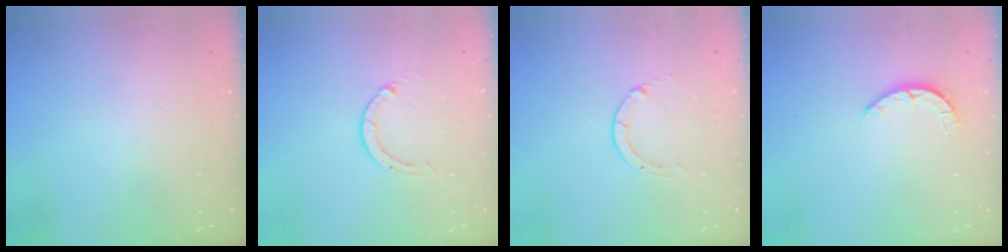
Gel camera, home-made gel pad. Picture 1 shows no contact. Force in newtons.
{"total": 0.0}
{"total": 0.0}
{"total": 2.5, "press": 2.4, "slide": 0.4}